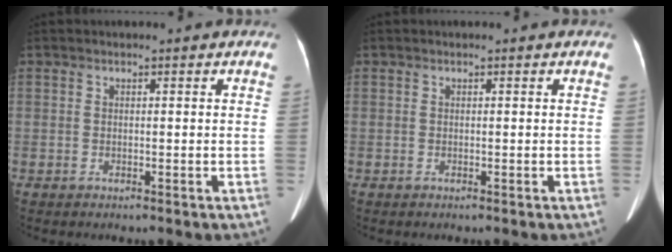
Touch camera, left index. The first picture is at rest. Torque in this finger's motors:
{"motor_torque": [0.00, 0.00, 0.00, 0.00]}